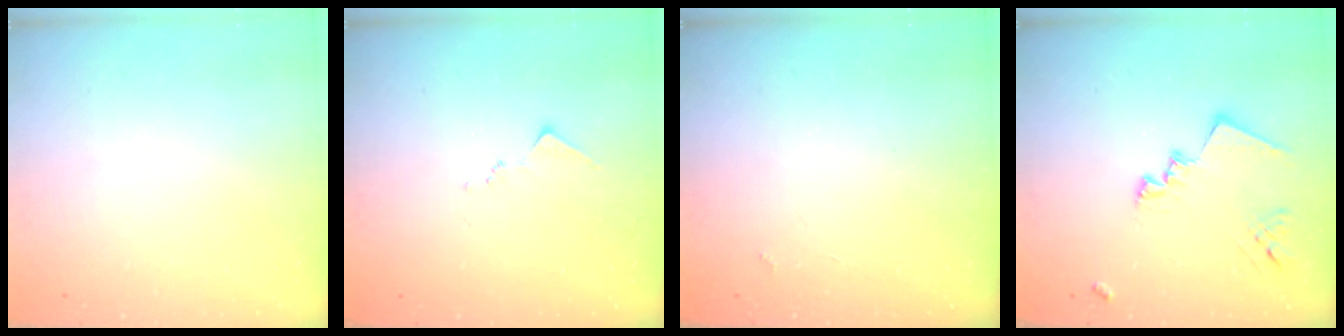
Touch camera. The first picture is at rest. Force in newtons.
{"total": 7.8, "press": 7.8, "slide": 0.2}
{"total": 2.7, "press": 2.7, "slide": 0.5}
{"total": 15.5, "press": 15.4, "slide": 1.0}